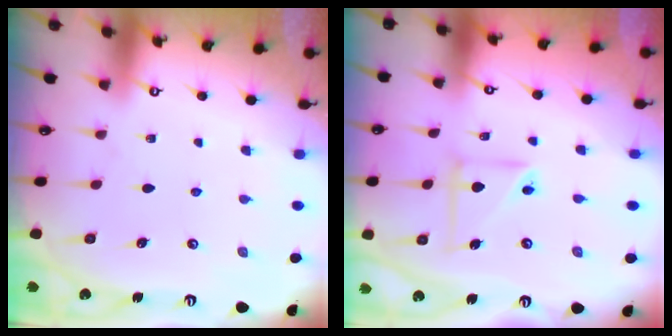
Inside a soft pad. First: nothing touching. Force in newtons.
{"total": 7.4, "press": 7.3, "slide": 1.2}